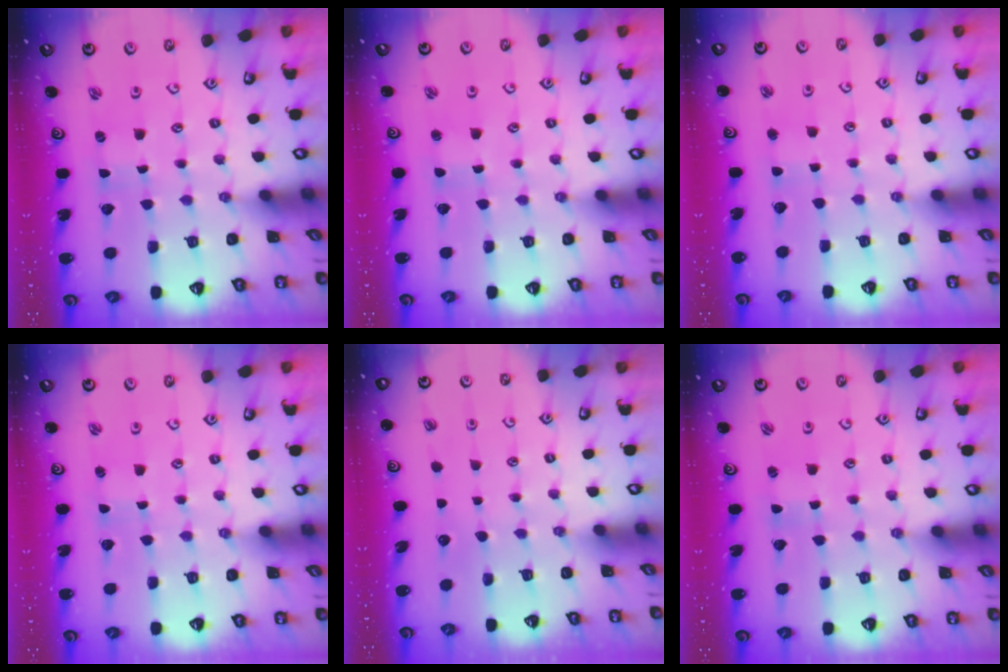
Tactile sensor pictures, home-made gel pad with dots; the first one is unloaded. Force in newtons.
{"total": 1.6, "press": 1.6, "slide": 0.3}
{"total": 2.7, "press": 2.7, "slide": 0.3}
{"total": 0.5, "press": 0.5, "slide": 0.1}
{"total": 0.0}
{"total": 1.5, "press": 1.4, "slide": 0.3}